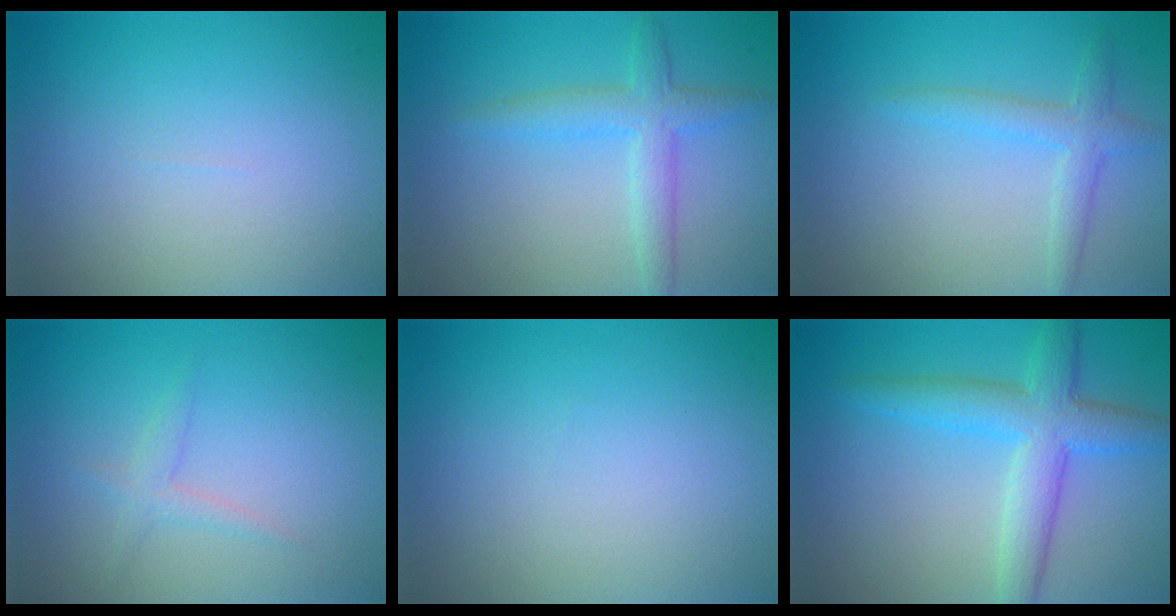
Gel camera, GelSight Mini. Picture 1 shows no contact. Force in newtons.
{"total": 3.1, "press": 3.1, "slide": 0.0}
{"total": 2.3, "press": 2.3, "slide": 0.1}
{"total": 1.3, "press": 1.3, "slide": 0.1}
{"total": 0.0}
{"total": 5.3, "press": 5.3, "slide": 0.1}